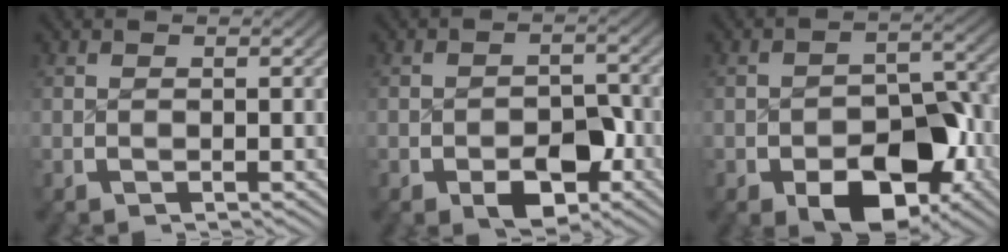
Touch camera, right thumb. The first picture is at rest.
{"total": 5.0, "force": [-1.7, 3.2, 3.4], "torque": [-0.058, -0.027, -0.018]}
{"total": 9.2, "force": [-3.2, 5.5, 6.6], "torque": [-0.114, -0.044, -0.030]}